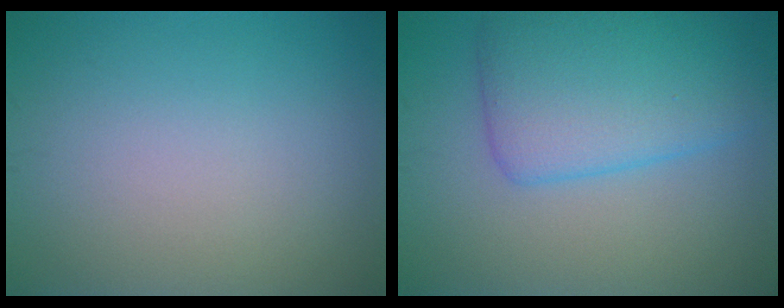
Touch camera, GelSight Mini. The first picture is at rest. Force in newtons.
{"total": 6.9, "press": 6.9, "slide": 0.1}